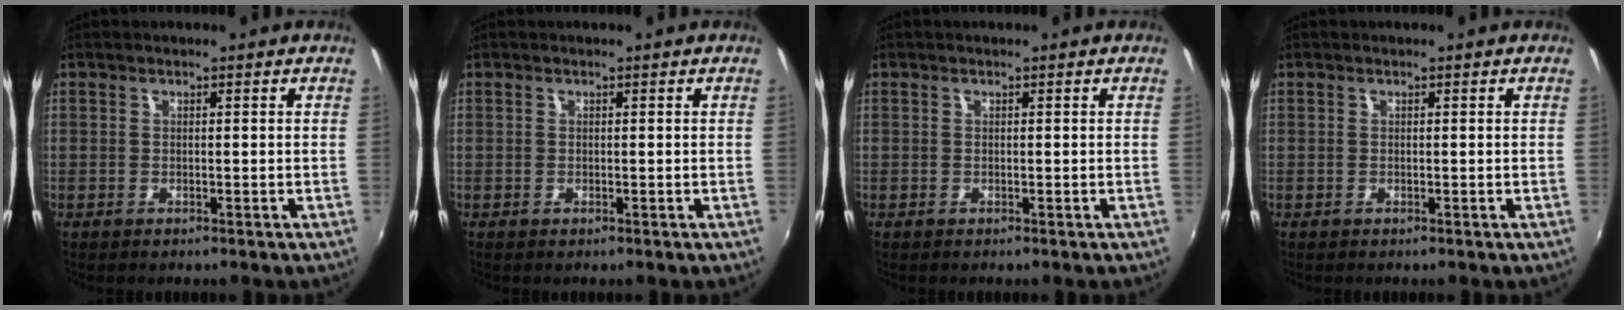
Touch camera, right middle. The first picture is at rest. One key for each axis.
{"total": 0.0}
{"total": 0.0}
{"total": 0.0}